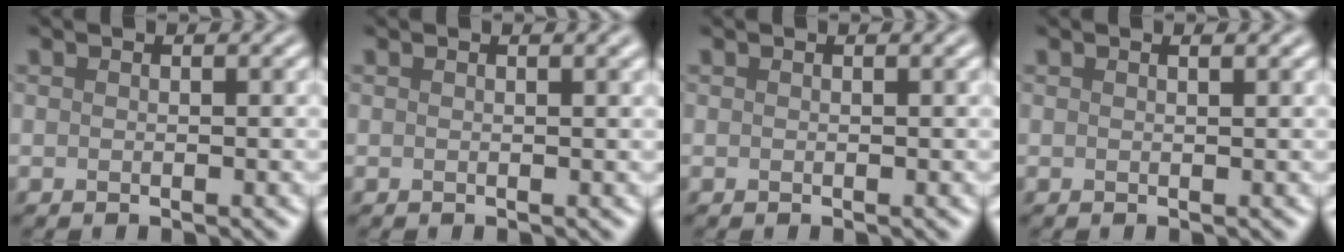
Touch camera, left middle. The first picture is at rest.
{"total": 1.7, "force": [0.9, 0.6, 1.4], "torque": [-0.013, 0.000, 0.004]}
{"total": 0.7, "force": [0.3, 0.2, 0.6], "torque": [-0.006, 0.004, 0.001]}
{"total": 1.3, "force": [0.8, 0.5, 1.0], "torque": [-0.010, -0.003, 0.000]}